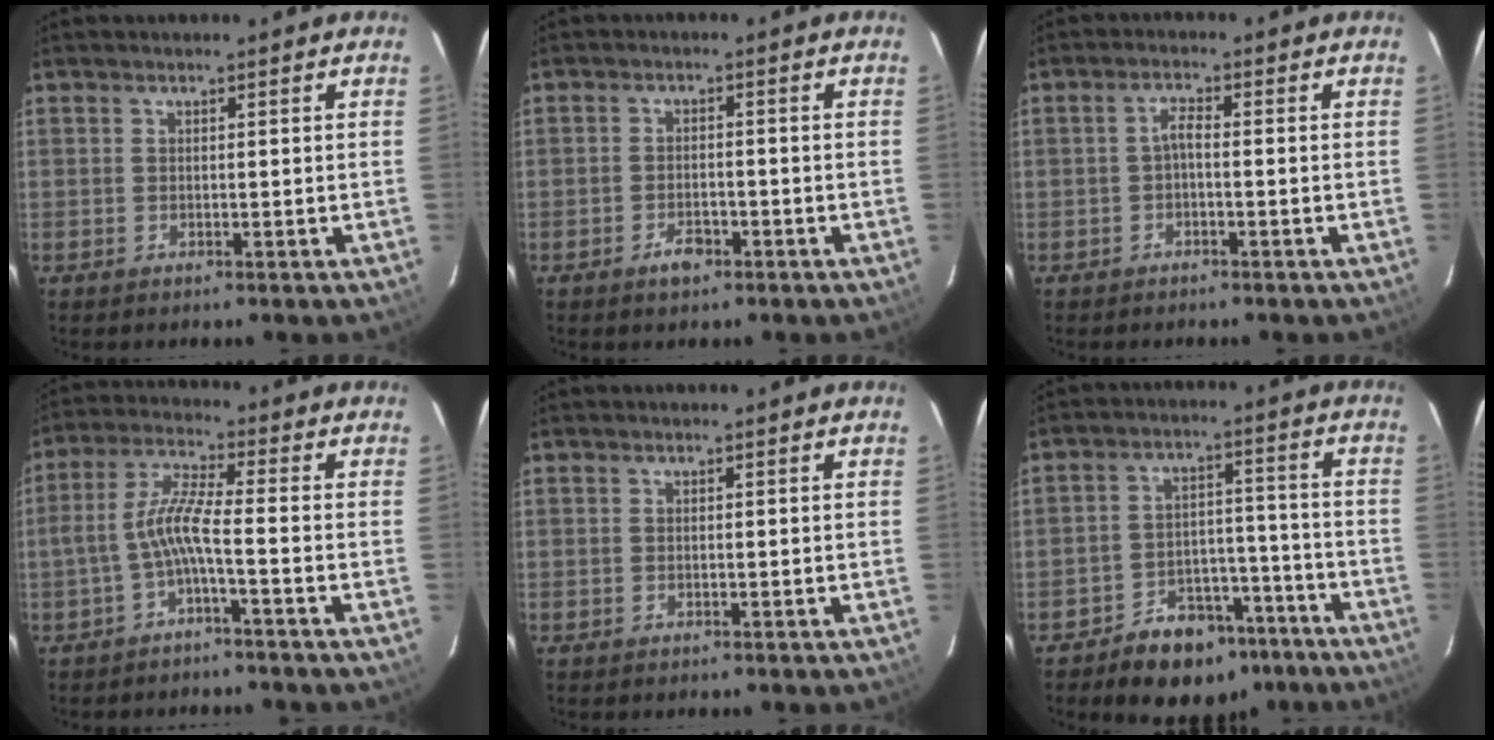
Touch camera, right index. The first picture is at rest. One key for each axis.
{"total": 3.3, "fx": -2.1, "fy": 1.8, "fz": 1.9, "tx": -0.039, "ty": 0.001, "tz": -0.034}
{"total": 1.9, "fx": -0.8, "fy": 0.5, "fz": 1.7, "tx": -0.034, "ty": 0.008, "tz": -0.016}
{"total": 6.5, "fx": -2.6, "fy": 0.2, "fz": 6.0, "tx": -0.144, "ty": 0.015, "tz": -0.049}
{"total": 0.0}
{"total": 12.4, "fx": -8.9, "fy": 7.7, "fz": 3.9, "tx": -0.069, "ty": 0.039, "tz": -0.110}